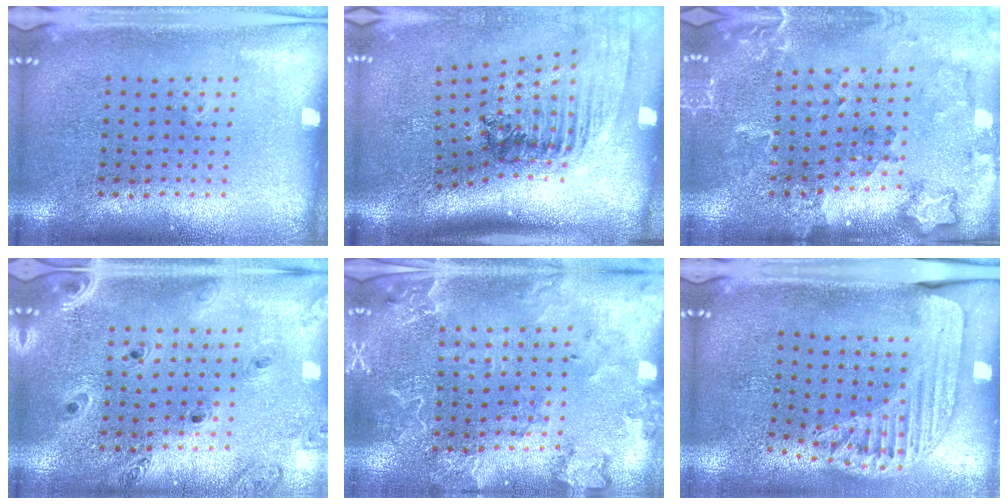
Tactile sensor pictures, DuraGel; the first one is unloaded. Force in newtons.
{"total": 2.3, "press": 1.6, "slide": 1.6}
{"total": 1.8, "press": 1.8, "slide": 0.2}
{"total": 1.3, "press": 1.3, "slide": 0.1}
{"total": 2.3, "press": 2.2, "slide": 0.4}
{"total": 1.6, "press": 1.5, "slide": 0.4}